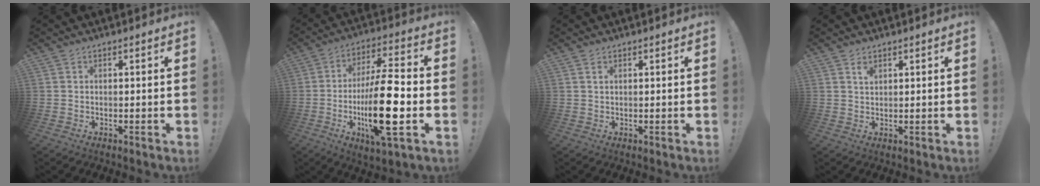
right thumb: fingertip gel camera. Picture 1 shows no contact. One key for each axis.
{"total": 21.3, "fx": -3.9, "fy": 6.2, "fz": 20.0, "tx": -0.363, "ty": 0.003, "tz": -0.063}
{"total": 1.3, "fx": 0.7, "fy": 0.4, "fz": 1.0, "tx": -0.018, "ty": 0.000, "tz": 0.012}
{"total": 1.8, "fx": 1.3, "fy": 0.8, "fz": 1.0, "tx": -0.010, "ty": -0.007, "tz": 0.023}